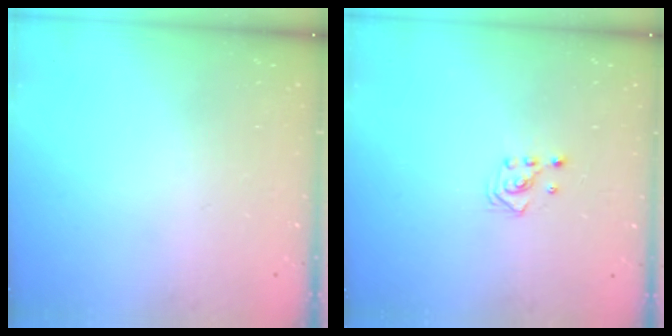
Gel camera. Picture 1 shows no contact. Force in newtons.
{"total": 2.8, "press": 2.8, "slide": 0.3}